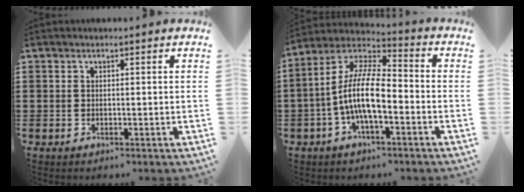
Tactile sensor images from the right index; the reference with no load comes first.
{"total": 10.8, "force": [-2.7, 3.9, 9.7], "torque": [-0.221, -0.006, -0.058]}